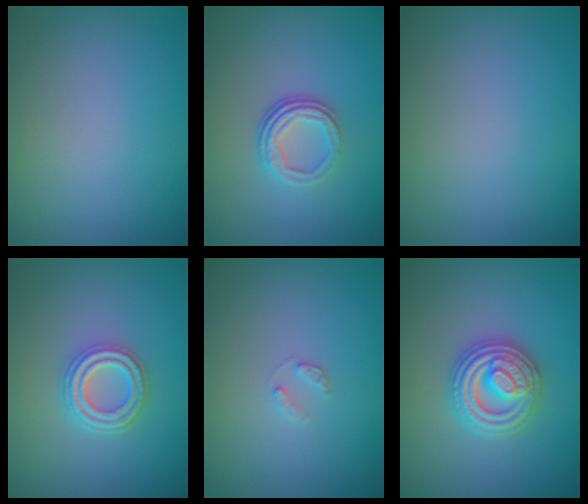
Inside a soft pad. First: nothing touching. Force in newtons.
{"total": 3.3, "press": 2.4, "slide": 2.3}
{"total": 0.0}
{"total": 3.8, "press": 3.0, "slide": 2.3}
{"total": 0.9, "press": 0.9, "slide": 0.2}
{"total": 4.9, "press": 4.8, "slide": 0.8}